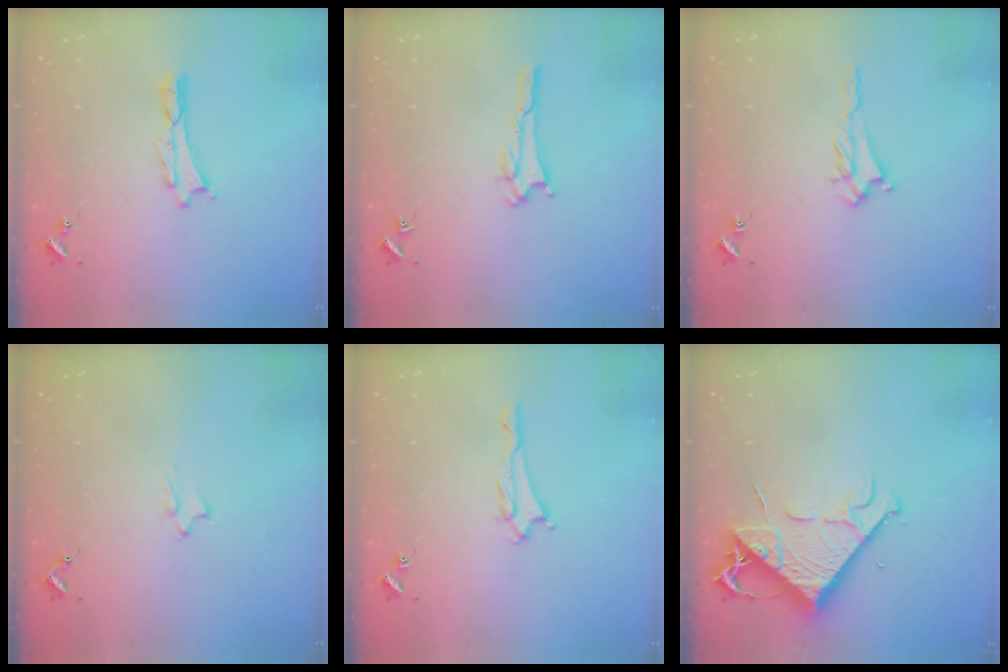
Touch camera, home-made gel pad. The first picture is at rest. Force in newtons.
{"total": 1.8, "press": 1.8, "slide": 0.2}
{"total": 2.0, "press": 2.0, "slide": 0.5}
{"total": 2.0, "press": 2.0, "slide": 0.4}
{"total": 1.7, "press": 1.7, "slide": 0.3}
{"total": 8.9, "press": 8.8, "slide": 1.1}